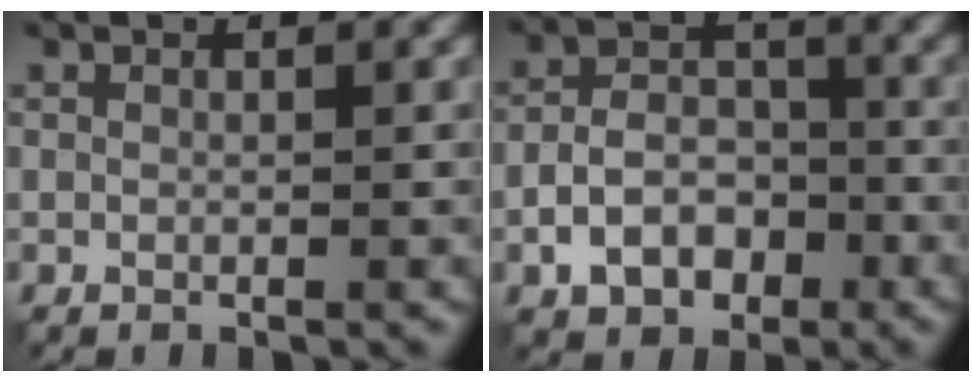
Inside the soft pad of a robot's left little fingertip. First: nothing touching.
{"total": 5.2, "force": [-2.7, 3.4, 2.9], "torque": [-0.042, 0.001, -0.052]}